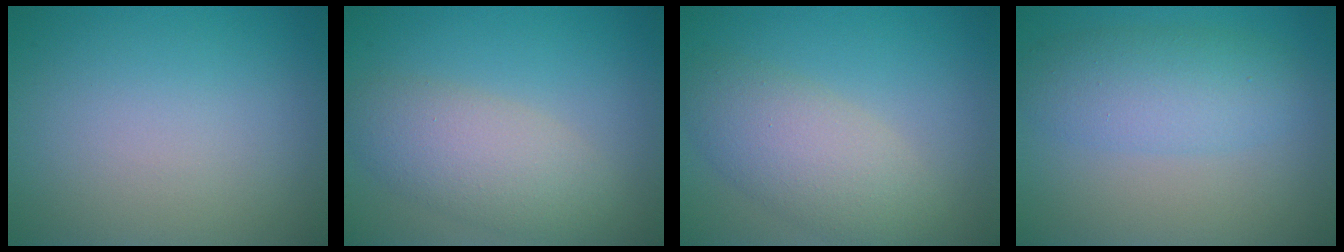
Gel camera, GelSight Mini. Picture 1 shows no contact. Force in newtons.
{"total": 4.7, "press": 4.7, "slide": 0.3}
{"total": 5.0, "press": 5.0, "slide": 0.3}
{"total": 4.3, "press": 4.3, "slide": 0.0}